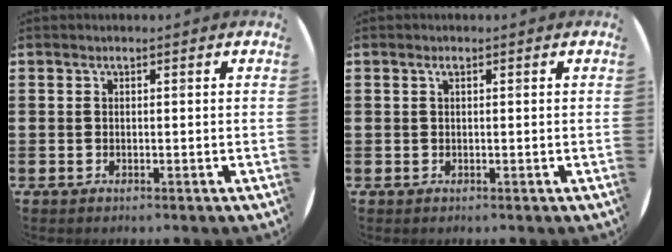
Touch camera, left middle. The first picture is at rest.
{"total": 0.5, "force": [0.3, 0.1, 0.4], "torque": [-0.009, 0.001, 0.005]}